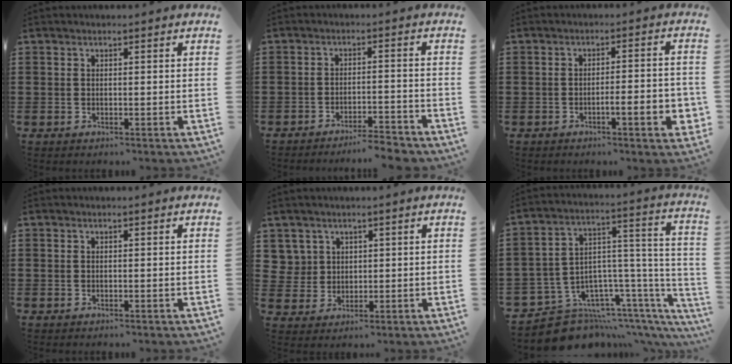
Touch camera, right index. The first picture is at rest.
{"total": 3.9, "force": [-3.8, -0.2, 0.8], "torque": [-0.018, -0.003, -0.080]}
{"total": 5.8, "force": [-2.1, 0.8, 5.4], "torque": [-0.076, -0.010, -0.036]}
{"total": 0.0}
{"total": 3.8, "force": [1.6, 3.4, 0.2], "torque": [-0.022, 0.014, 0.032]}
{"total": 10.2, "force": [-8.2, 5.3, 3.1], "torque": [-0.061, 0.005, -0.145]}